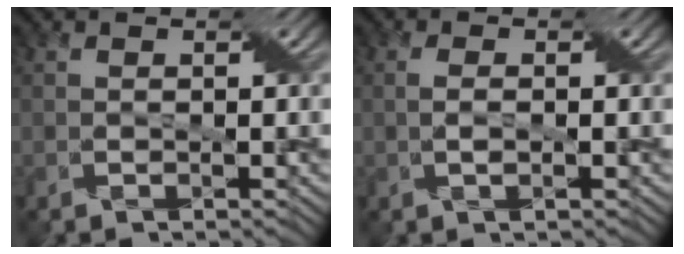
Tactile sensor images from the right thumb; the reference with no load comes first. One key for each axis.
{"total": 0.8, "fx": 0.3, "fy": 0.1, "fz": 0.7, "tx": -0.021, "ty": 0.001, "tz": 0.002}